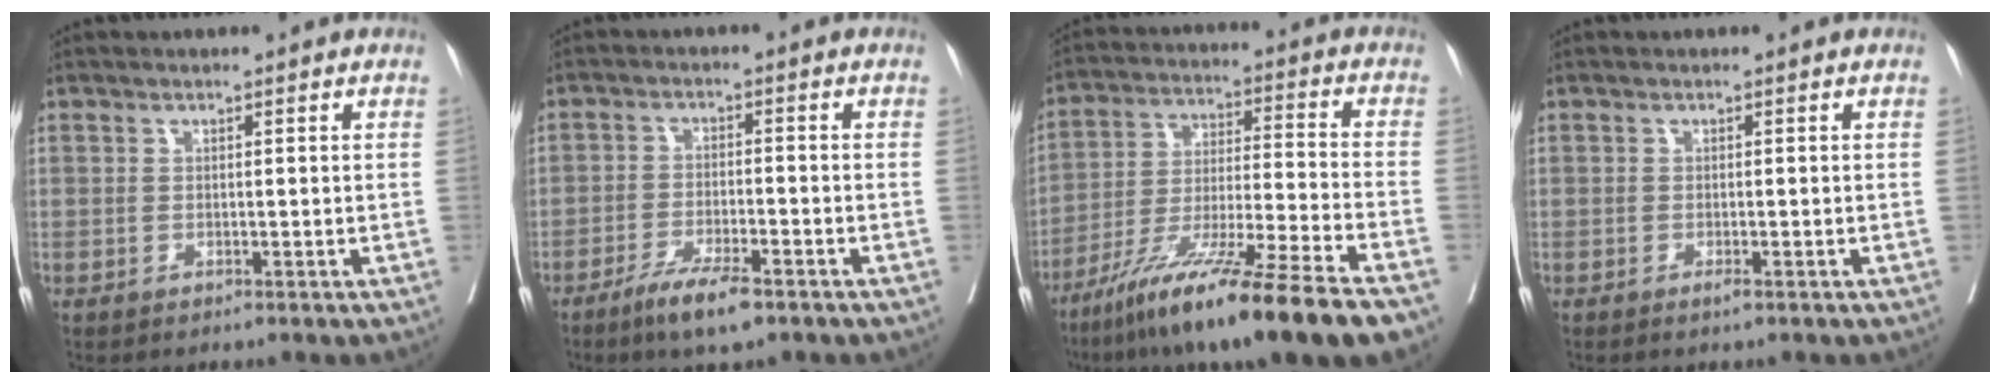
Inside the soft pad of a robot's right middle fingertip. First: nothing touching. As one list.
[{"total": 6.3, "force": [-4.2, 0.8, 4.6], "torque": [-0.088, -0.010, -0.073]}, {"total": 19.5, "force": [-13.5, -0.9, 14.0], "torque": [-0.226, -0.049, -0.235]}, {"total": 0.7, "force": [-0.4, 0.0, 0.6], "torque": [-0.010, -0.001, -0.007]}]